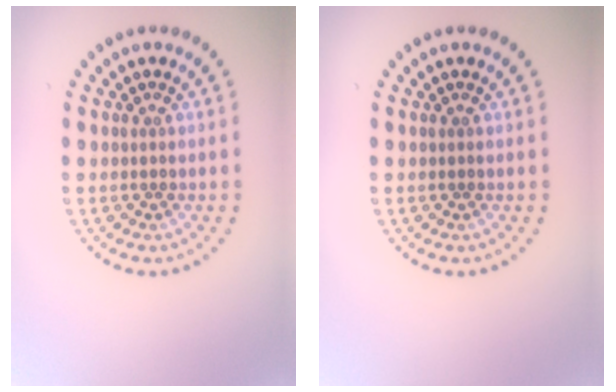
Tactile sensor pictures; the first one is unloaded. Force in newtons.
{"total": 0.0}